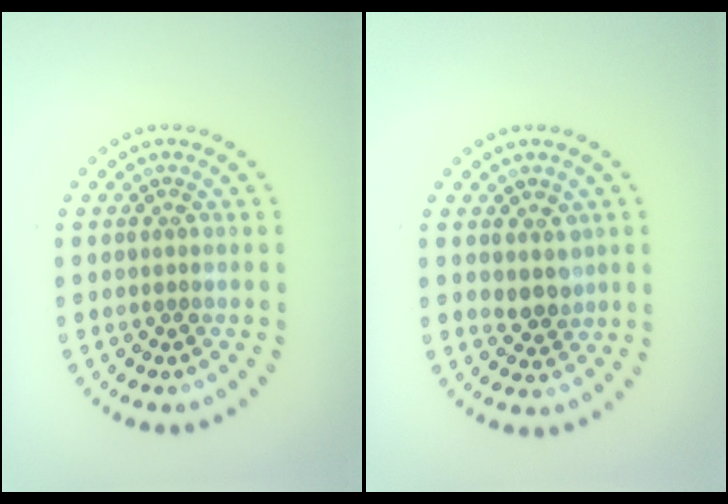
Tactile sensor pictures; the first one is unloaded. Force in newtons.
{"total": 2.1, "press": 1.9, "slide": 0.9}